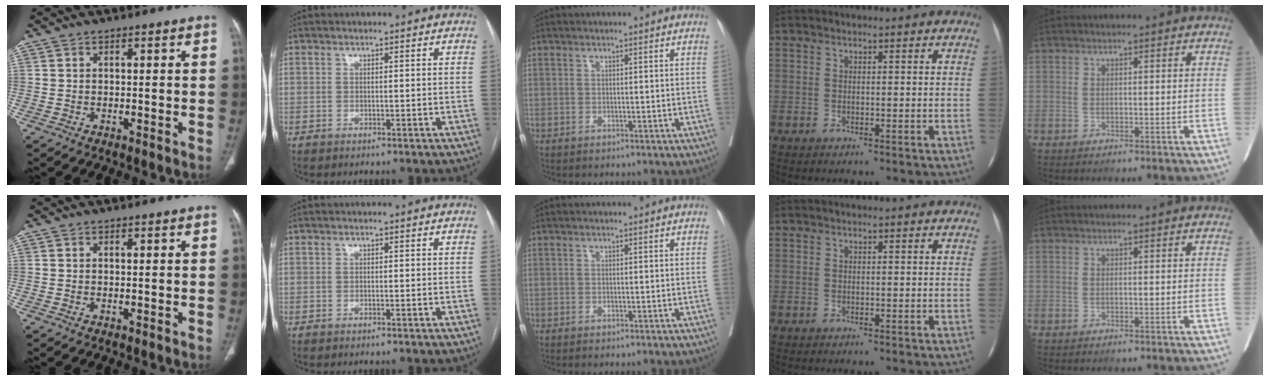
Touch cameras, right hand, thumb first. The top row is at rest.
{}